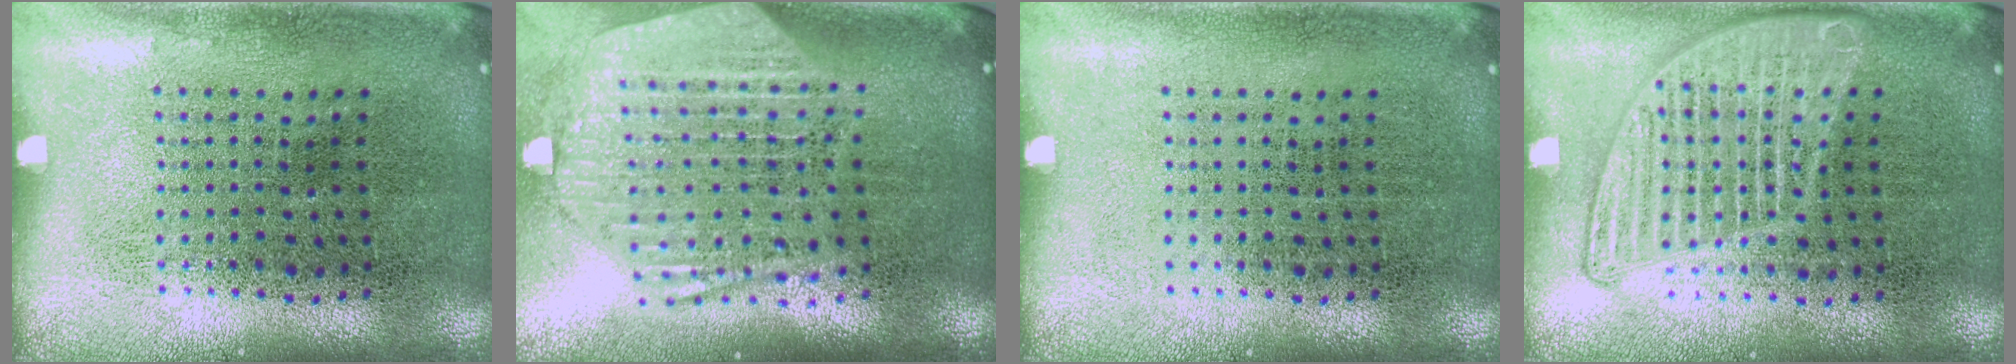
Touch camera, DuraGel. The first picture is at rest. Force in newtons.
{"total": 2.7, "press": 2.2, "slide": 1.5}
{"total": 0.0}
{"total": 2.8, "press": 2.7, "slide": 0.3}